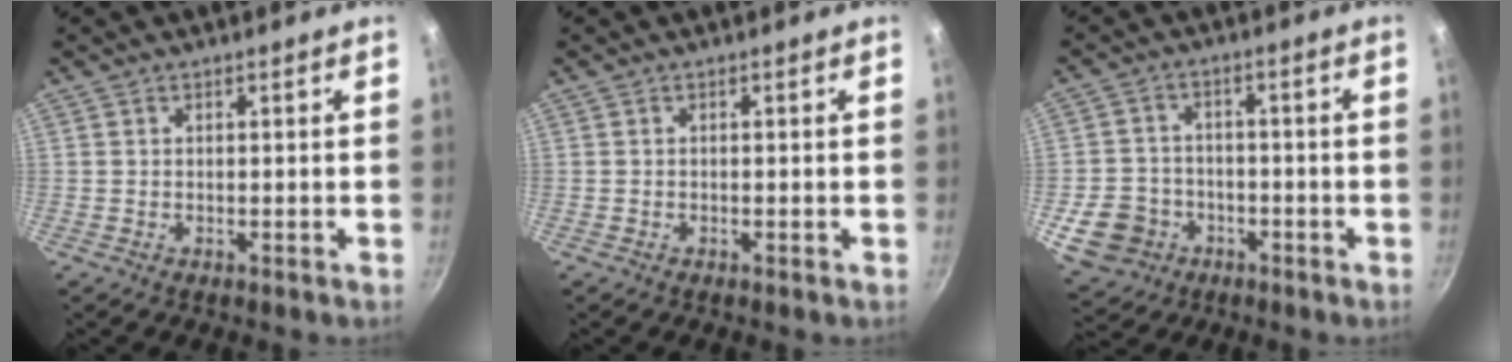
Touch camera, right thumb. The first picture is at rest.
{"total": 0.0}
{"total": 9.7, "force": [-3.9, 8.0, 3.8], "torque": [-0.052, 0.028, -0.061]}